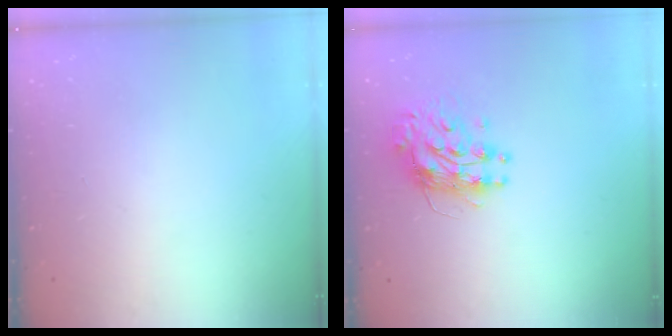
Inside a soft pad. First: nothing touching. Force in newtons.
{"total": 9.1, "press": 9.1, "slide": 0.8}